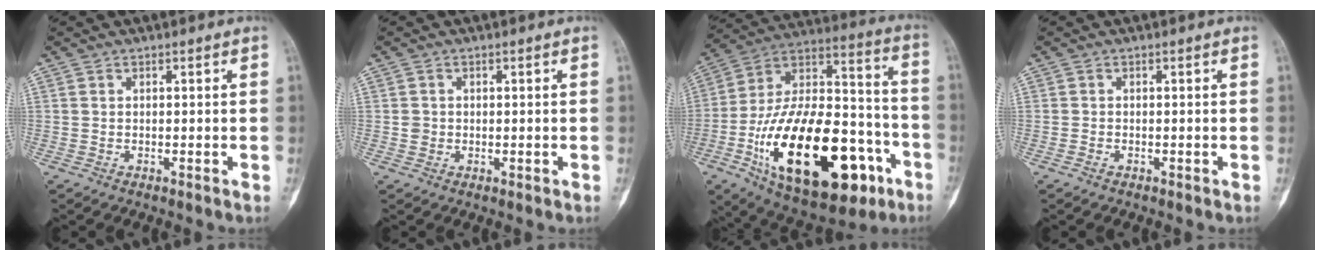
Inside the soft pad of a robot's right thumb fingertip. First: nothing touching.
{"total": 1.5, "force": [-0.1, 1.4, 0.4], "torque": [-0.004, 0.004, 0.000]}
{"total": 35.2, "force": [-13.1, 16.8, 28.0], "torque": [-0.476, 0.049, -0.194]}
{"total": 0.7, "force": [-0.5, 0.5, 0.3], "torque": [-0.009, 0.002, -0.011]}